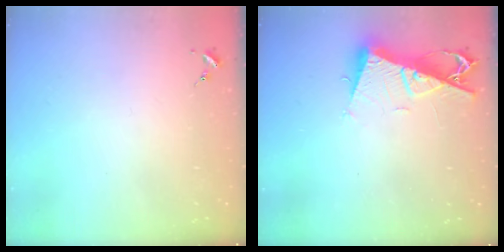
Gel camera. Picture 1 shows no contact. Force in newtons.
{"total": 10.3, "press": 10.3, "slide": 0.8}